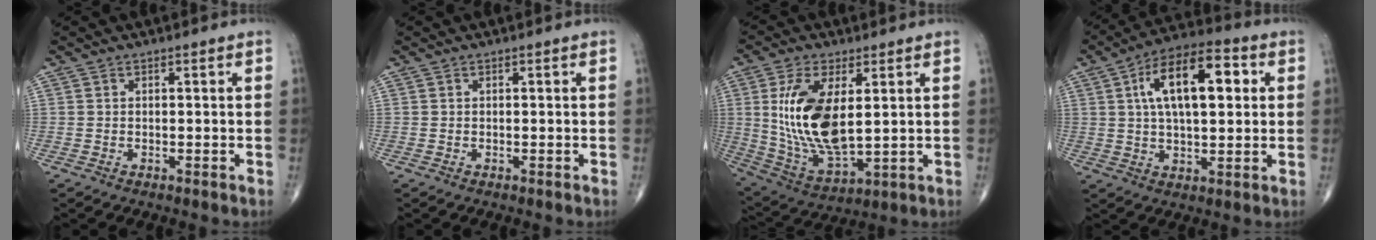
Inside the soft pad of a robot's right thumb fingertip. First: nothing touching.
{"total": 0.0}
{"total": 16.7, "force": [2.9, 7.8, 14.5], "torque": [-0.282, -0.022, 0.069]}
{"total": 15.9, "force": [3.8, 7.3, 13.6], "torque": [-0.211, 0.016, 0.058]}